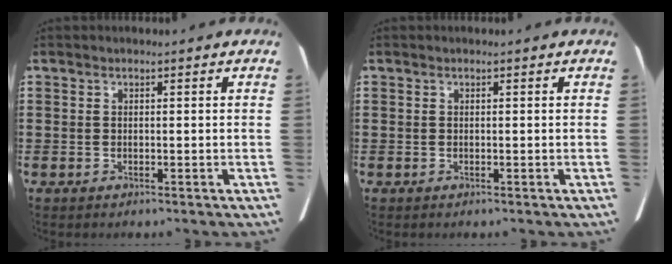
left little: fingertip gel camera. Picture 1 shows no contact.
{"total": 0.0}